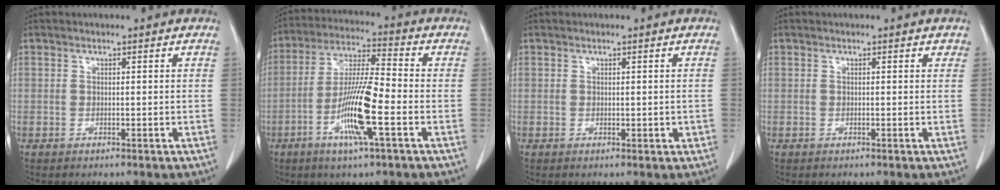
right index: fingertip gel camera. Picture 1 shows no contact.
{"total": 11.9, "force": [-4.1, 0.7, 11.2], "torque": [-0.220, -0.006, -0.081]}
{"total": 1.3, "force": [-0.3, 0.7, 1.1], "torque": [-0.010, -0.001, -0.001]}
{"total": 0.0}